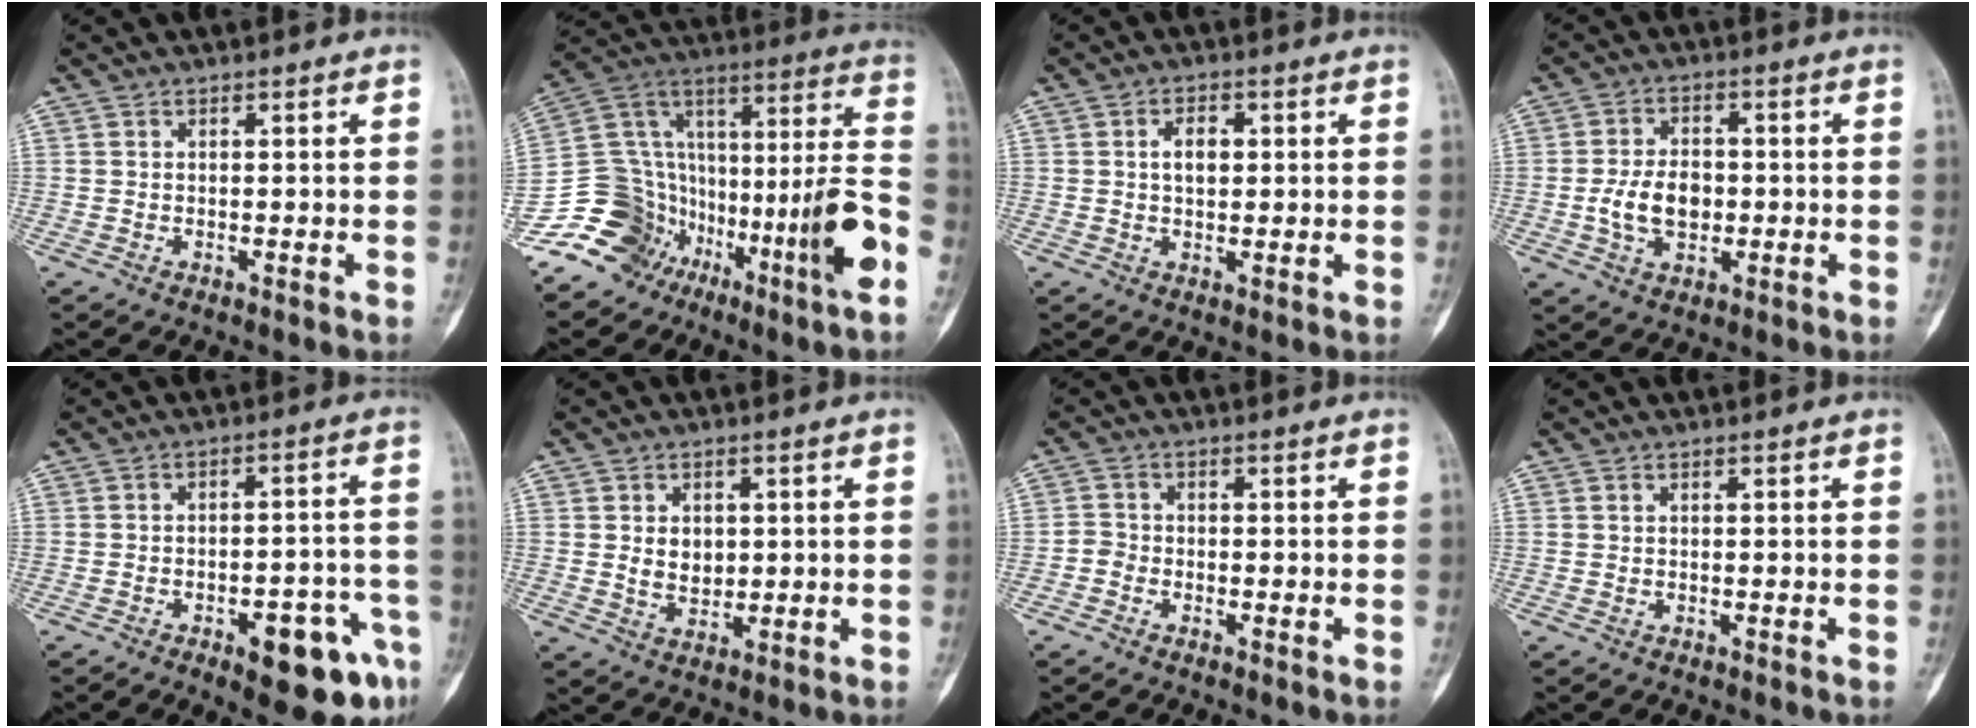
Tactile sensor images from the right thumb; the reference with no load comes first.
{"total": 16.9, "force": [-10.9, 8.1, 10.1], "torque": [-0.107, 0.149, -0.188]}
{"total": 4.1, "force": [0.8, 2.5, 3.2], "torque": [-0.042, 0.001, 0.011]}
{"total": 8.3, "force": [-1.1, 5.5, 6.0], "torque": [-0.098, 0.008, -0.019]}
{"total": 13.6, "force": [-6.7, 4.7, 10.8], "torque": [-0.108, 0.041, -0.080]}
{"total": 4.9, "force": [0.8, 3.6, 3.2], "torque": [-0.031, -0.008, 0.020]}
{"total": 1.7, "force": [-0.9, 1.4, 0.4], "torque": [-0.002, 0.007, -0.028]}
{"total": 0.0}